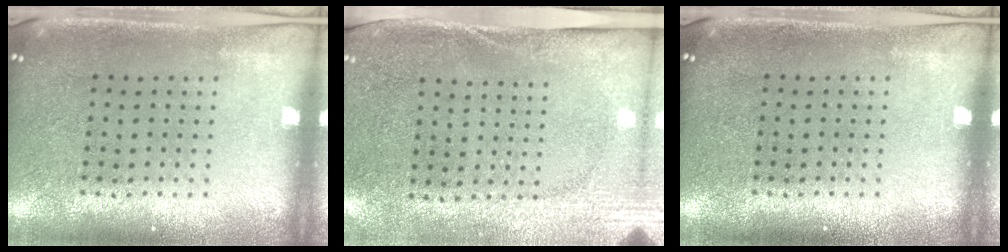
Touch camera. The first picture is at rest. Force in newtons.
{"total": 2.7, "press": 2.1, "slide": 1.7}
{"total": 0.0}